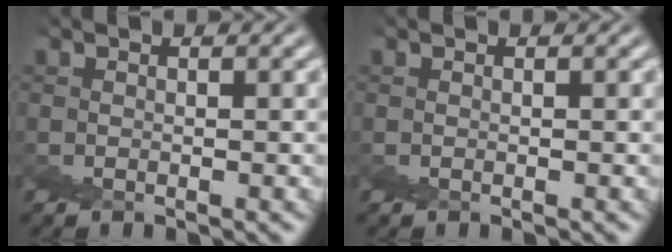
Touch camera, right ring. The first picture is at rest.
{"total": 0.0}